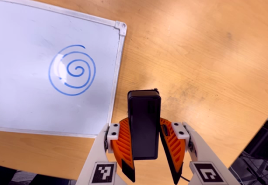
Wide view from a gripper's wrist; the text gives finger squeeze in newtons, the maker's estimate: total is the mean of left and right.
{"total": 6.4, "left": 6.4, "right": 6.3}